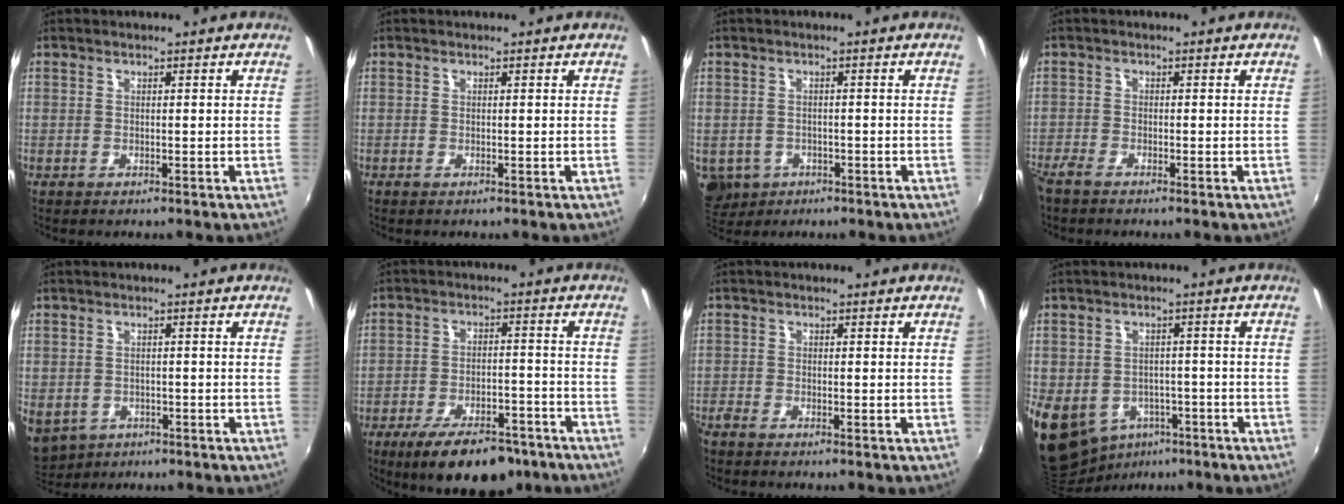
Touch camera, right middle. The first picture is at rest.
{"total": 0.0}
{"total": 7.0, "force": [-2.4, 5.9, 2.9], "torque": [-0.069, -0.016, -0.027]}
{"total": 2.4, "force": [-2.1, 0.5, 1.0], "torque": [-0.030, -0.008, -0.043]}
{"total": 8.7, "force": [-3.7, 6.6, 4.2], "torque": [-0.102, -0.029, -0.044]}
{"total": 14.2, "force": [-10.3, 5.6, 8.0], "torque": [-0.150, -0.008, -0.149]}
{"total": 1.6, "force": [-1.5, 0.4, 0.5], "torque": [-0.014, -0.008, -0.032]}
{"total": 14.0, "force": [-5.8, 10.7, 6.9], "torque": [-0.179, -0.021, -0.073]}